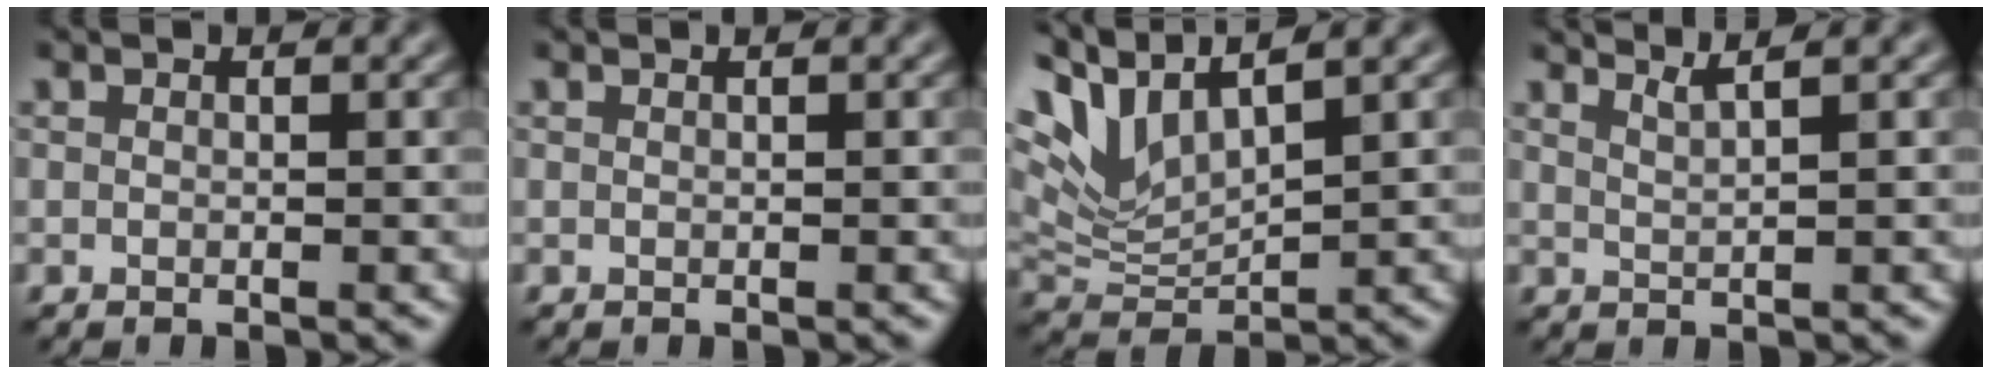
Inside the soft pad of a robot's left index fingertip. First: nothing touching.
{"total": 0.0}
{"total": 6.0, "force": [4.4, 1.6, 3.8], "torque": [-0.094, 0.008, 0.091]}
{"total": 2.2, "force": [1.8, 0.4, 1.2], "torque": [-0.010, 0.008, 0.023]}